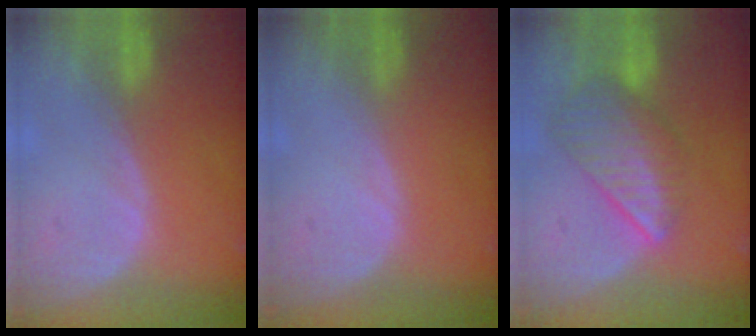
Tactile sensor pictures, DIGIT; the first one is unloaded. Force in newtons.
{"total": 0.0}
{"total": 8.3, "press": 7.5, "slide": 3.6}